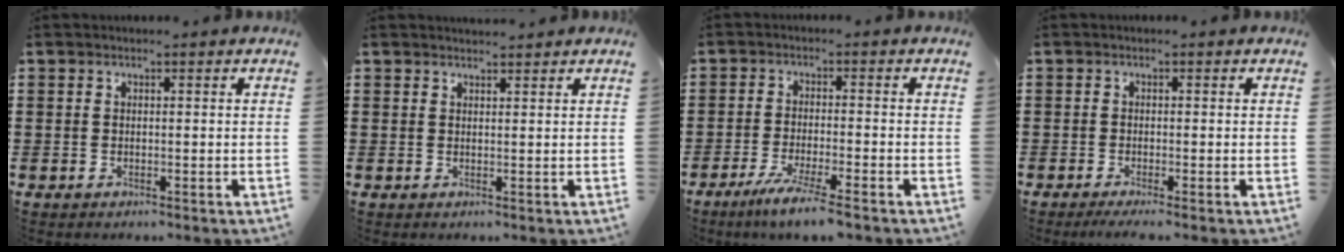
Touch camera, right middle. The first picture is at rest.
{"total": 1.4, "force": [1.3, 0.2, 0.0], "torque": [-0.004, 0.000, 0.026]}
{"total": 4.9, "force": [-3.8, -0.3, 3.0], "torque": [-0.060, -0.018, -0.070]}
{"total": 0.9, "force": [-0.6, 0.0, 0.7], "torque": [-0.010, -0.003, -0.011]}